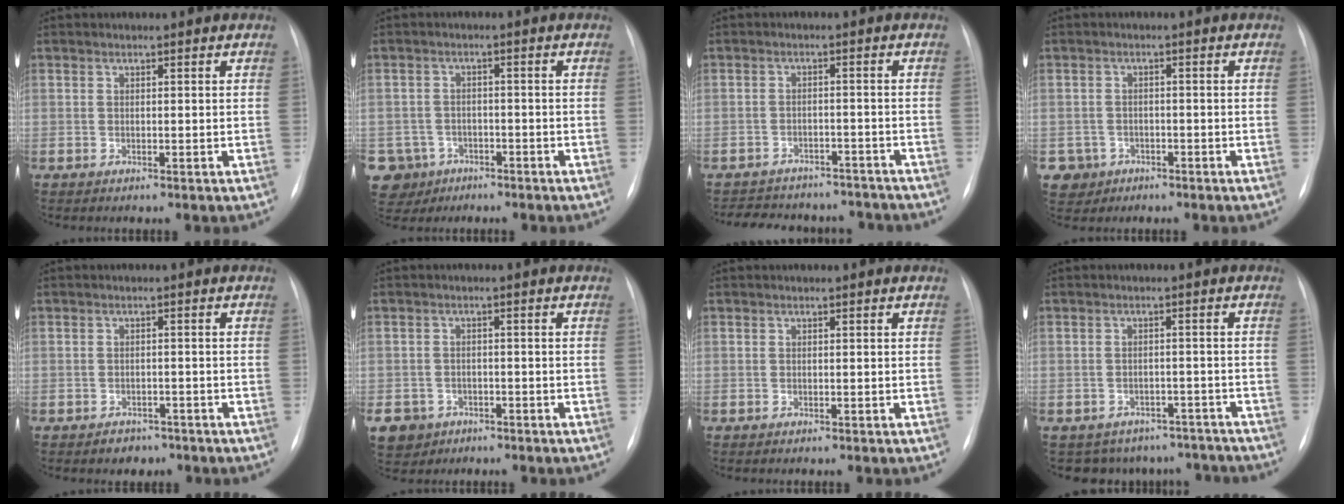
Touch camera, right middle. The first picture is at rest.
{"total": 8.7, "force": [-4.6, 7.3, 1.1], "torque": [-0.043, 0.010, -0.070]}
{"total": 13.9, "force": [-12.5, 5.3, 3.2], "torque": [-0.063, 0.016, -0.153]}
{"total": 4.2, "force": [-2.1, 3.6, -0.2], "torque": [0.001, 0.008, -0.033]}
{"total": 2.5, "force": [-1.8, 1.7, 0.4], "torque": [-0.008, 0.006, -0.019]}
{"total": 7.4, "force": [-3.9, 6.1, 1.4], "torque": [-0.043, 0.001, -0.059]}
{"total": 0.0}
{"total": 10.0, "force": [-8.6, 5.0, 0.5], "torque": [0.005, 0.023, -0.092]}